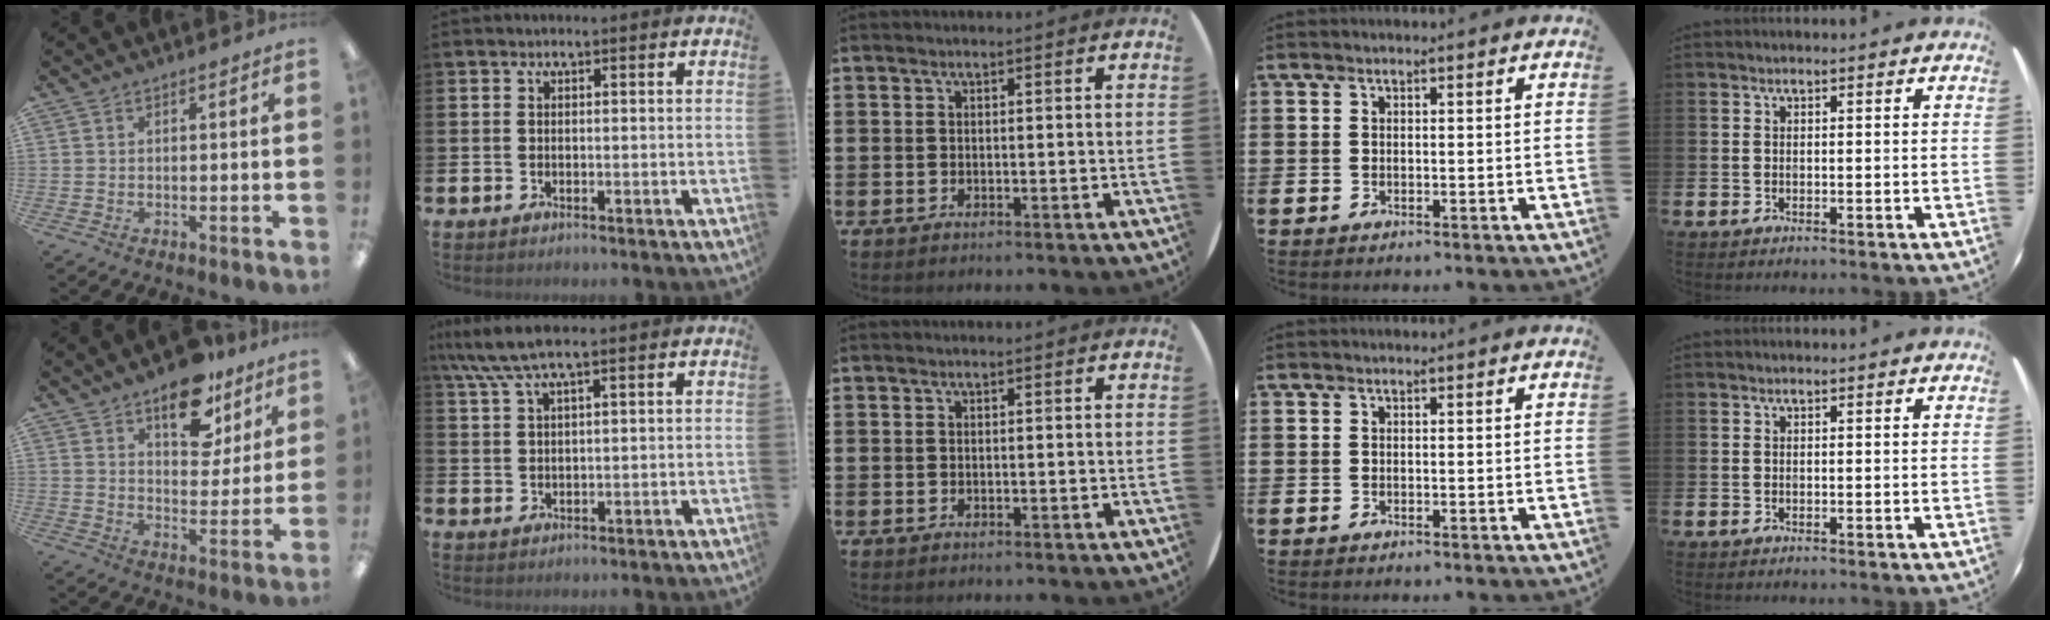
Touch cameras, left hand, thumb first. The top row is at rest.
{"thumb": {"total": 13.2, "force": [9.3, 6.8, 6.5], "torque": [-0.077, -0.051, 0.161]}, "index": {"total": 5.7, "force": [4.2, 0.8, 3.7], "torque": [-0.083, -0.004, 0.076]}}